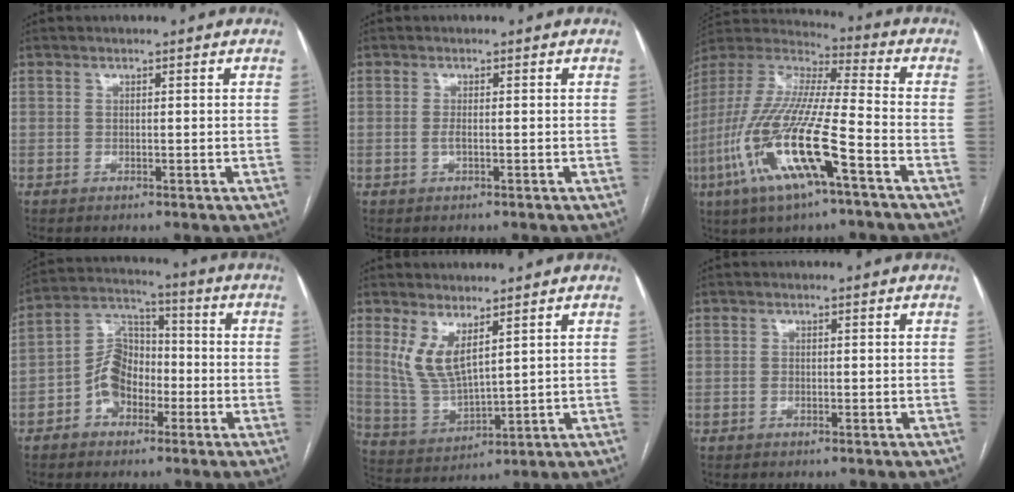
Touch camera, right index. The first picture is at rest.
{"total": 1.0, "force": [-0.3, 0.2, 0.9], "torque": [-0.020, 0.000, -0.006]}
{"total": 19.7, "force": [-8.1, 2.3, 17.8], "torque": [-0.400, -0.033, -0.157]}
{"total": 8.5, "force": [-3.1, 6.2, 4.9], "torque": [-0.107, 0.030, -0.059]}
{"total": 7.2, "force": [3.7, 2.4, 5.7], "torque": [-0.125, -0.011, 0.088]}
{"total": 0.6, "force": [-0.2, 0.3, 0.4], "torque": [-0.009, 0.001, -0.004]}